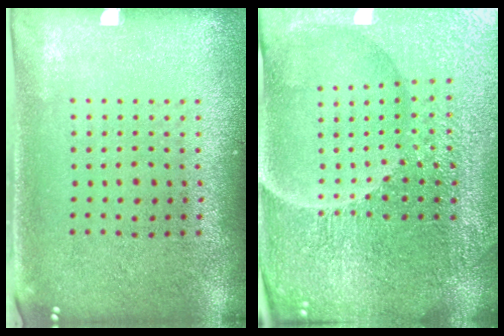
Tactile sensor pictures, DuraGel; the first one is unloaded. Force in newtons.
{"total": 5.5, "press": 5.2, "slide": 1.8}